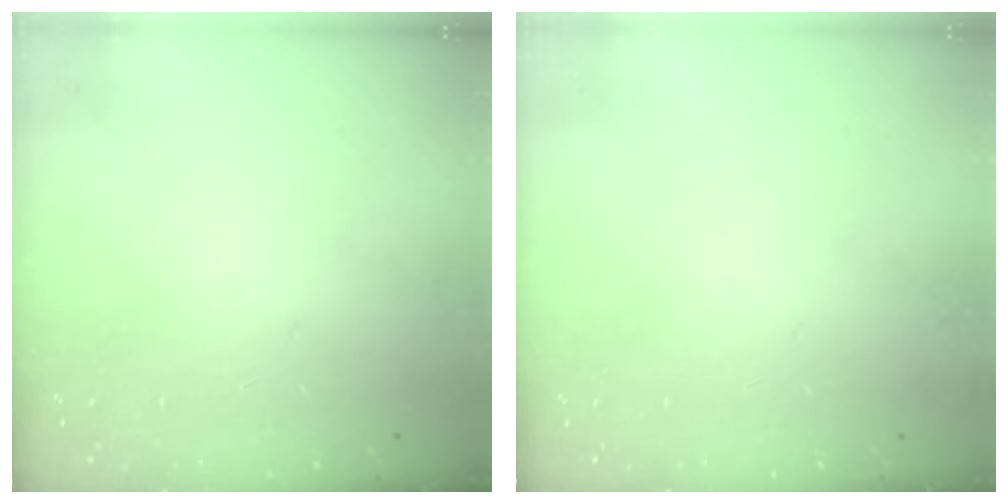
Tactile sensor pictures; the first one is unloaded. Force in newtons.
{"total": 13.0, "press": 3.6, "slide": 12.5}